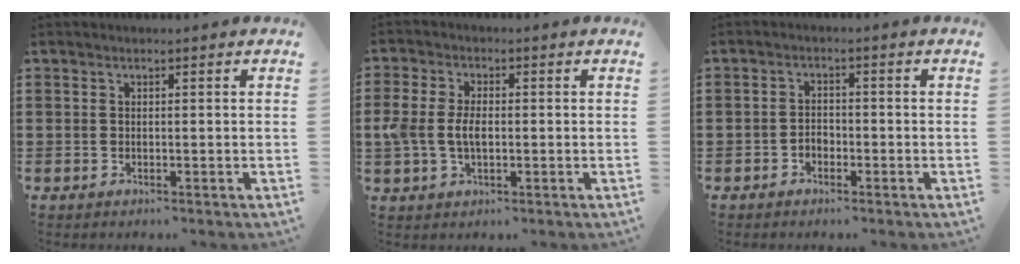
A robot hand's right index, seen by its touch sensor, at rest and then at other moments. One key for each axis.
{"total": 4.8, "fx": -0.4, "fy": 2.8, "fz": 3.9, "tx": -0.104, "ty": -0.003, "tz": -0.016}
{"total": 1.8, "fx": -1.1, "fy": 1.1, "fz": 0.8, "tx": -0.018, "ty": 0.003, "tz": -0.023}